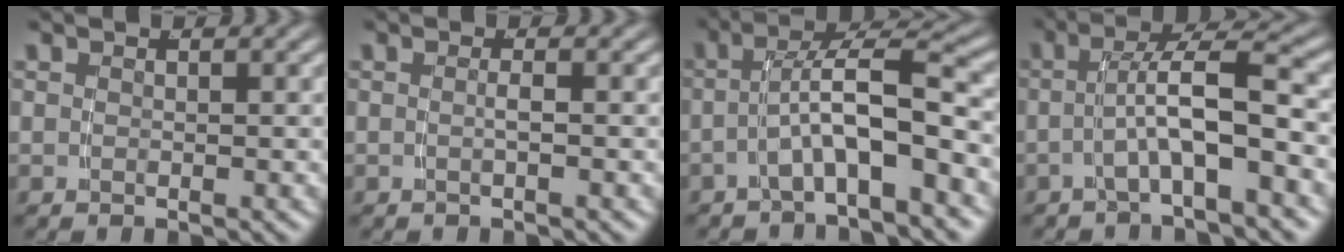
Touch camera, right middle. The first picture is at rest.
{"total": 1.0, "force": [-0.5, -0.4, 0.7], "torque": [-0.015, -0.002, -0.007]}
{"total": 4.9, "force": [-2.4, 1.0, 4.1], "torque": [-0.077, -0.001, -0.032]}
{"total": 4.7, "force": [-1.5, 0.9, 4.4], "torque": [-0.071, 0.008, -0.025]}